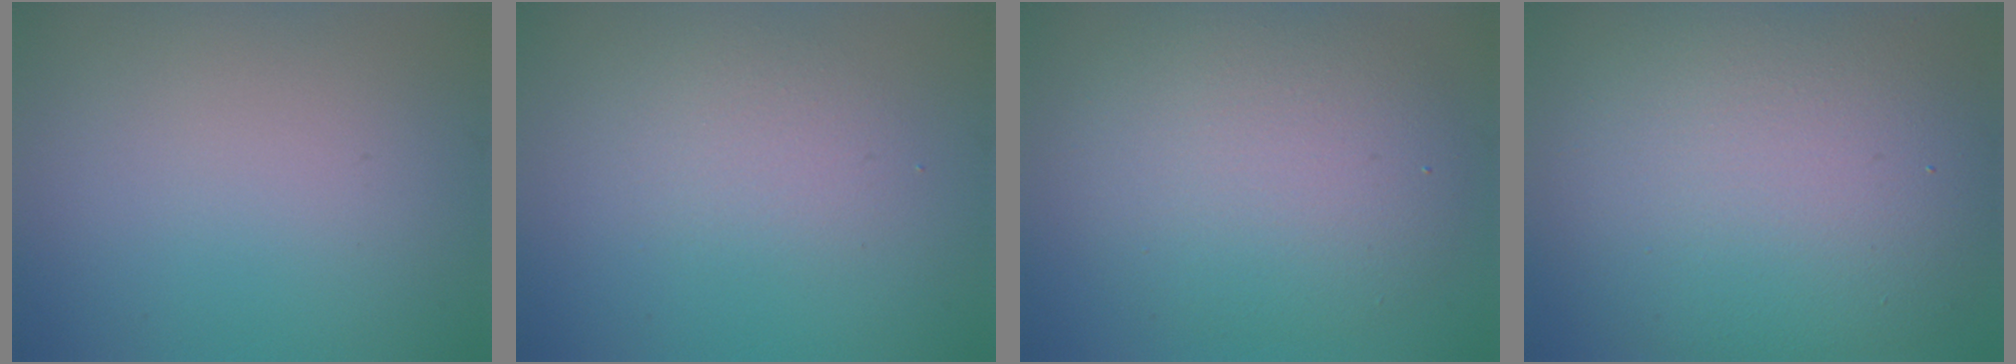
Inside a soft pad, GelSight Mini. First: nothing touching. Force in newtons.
{"total": 1.9, "press": 1.9, "slide": 0.0}
{"total": 6.6, "press": 6.6, "slide": 0.7}
{"total": 13.9, "press": 13.9, "slide": 0.5}